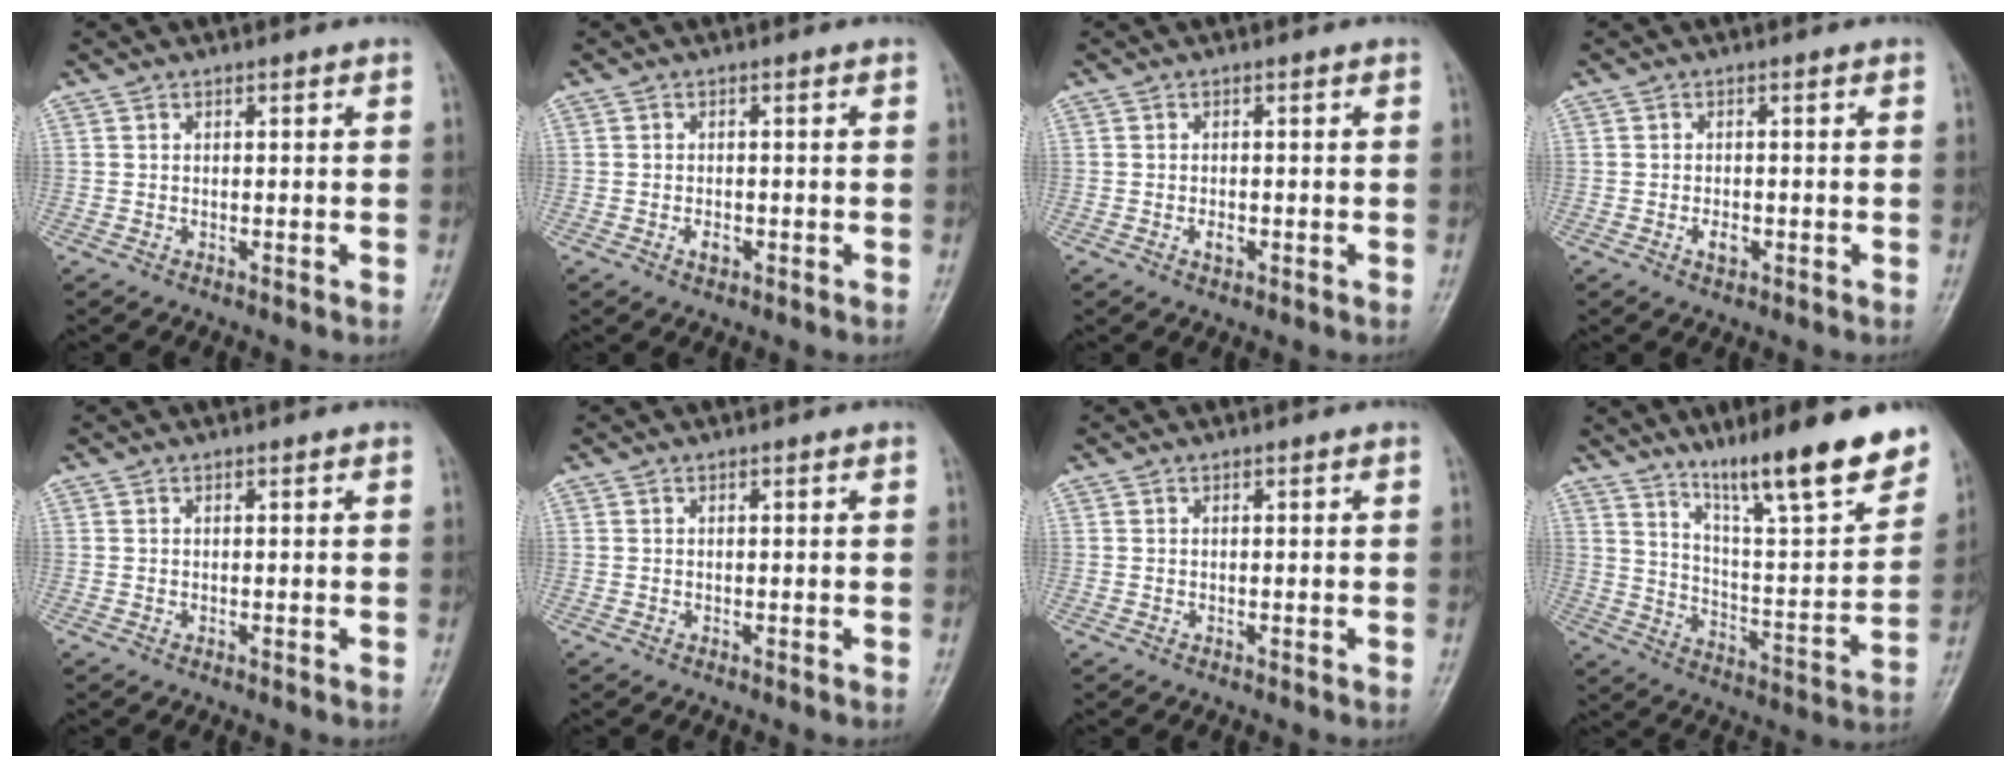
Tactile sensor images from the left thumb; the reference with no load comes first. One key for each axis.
{"total": 1.5, "fx": -0.6, "fy": 0.9, "fz": 1.0, "tx": -0.016, "ty": 0.002, "tz": -0.009}
{"total": 1.4, "fx": -0.5, "fy": 0.8, "fz": 1.0, "tx": -0.016, "ty": 0.000, "tz": -0.007}
{"total": 2.0, "fx": -0.7, "fy": 1.2, "fz": 1.4, "tx": -0.023, "ty": 0.002, "tz": -0.011}
{"total": 0.0}
{"total": 0.0}
{"total": 0.0}
{"total": 19.3, "fx": 13.9, "fy": 3.0, "fz": 13.1, "tx": -0.168, "ty": -0.079, "tz": 0.227}